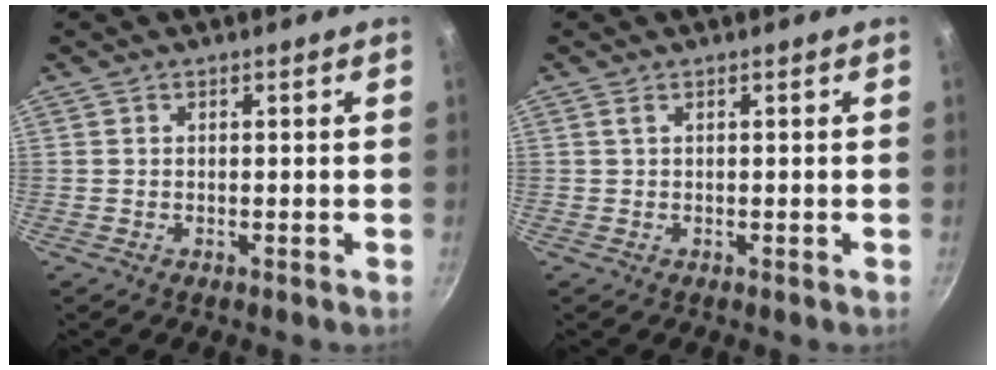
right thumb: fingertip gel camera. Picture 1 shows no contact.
{"total": 0.0}